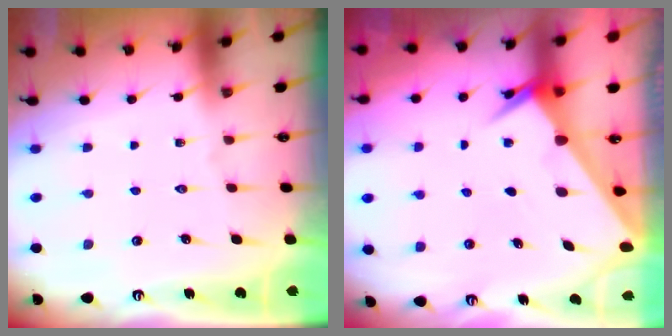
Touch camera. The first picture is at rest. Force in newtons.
{"total": 2.6, "press": 2.6, "slide": 0.2}